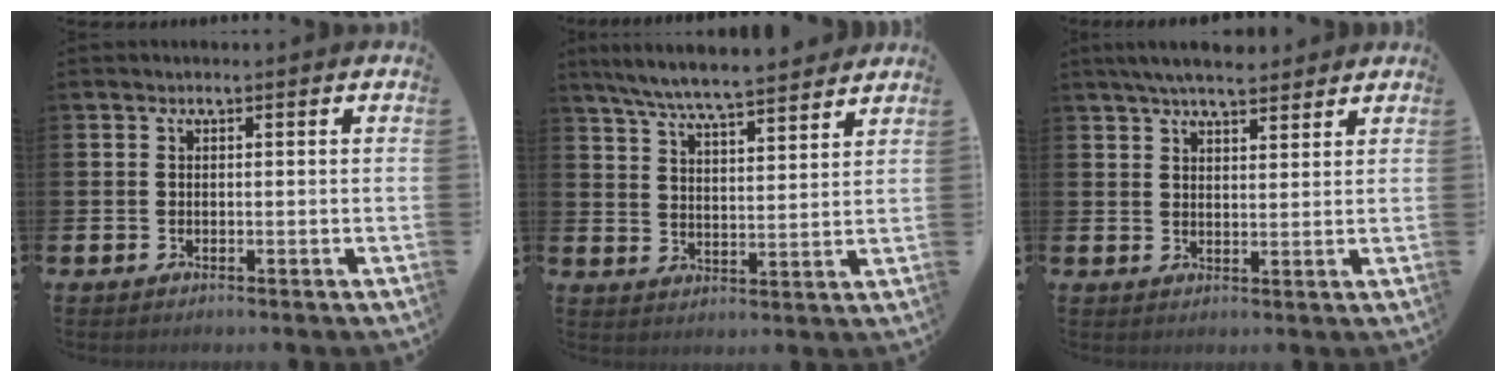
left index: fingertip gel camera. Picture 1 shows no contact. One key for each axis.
{"total": 7.4, "fx": 7.0, "fy": 0.3, "fz": 2.2, "tx": -0.068, "ty": -0.040, "tz": 0.126}
{"total": 5.5, "fx": 5.1, "fy": 1.2, "fz": 1.7, "tx": -0.033, "ty": -0.017, "tz": 0.091}